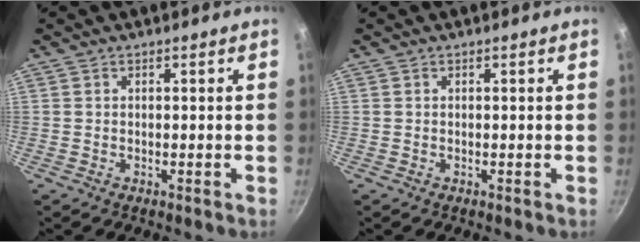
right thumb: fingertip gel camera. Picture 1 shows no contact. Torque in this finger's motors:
{"motor_torque": [0.00, -0.01, 0.01, 0.00, 0.00]}